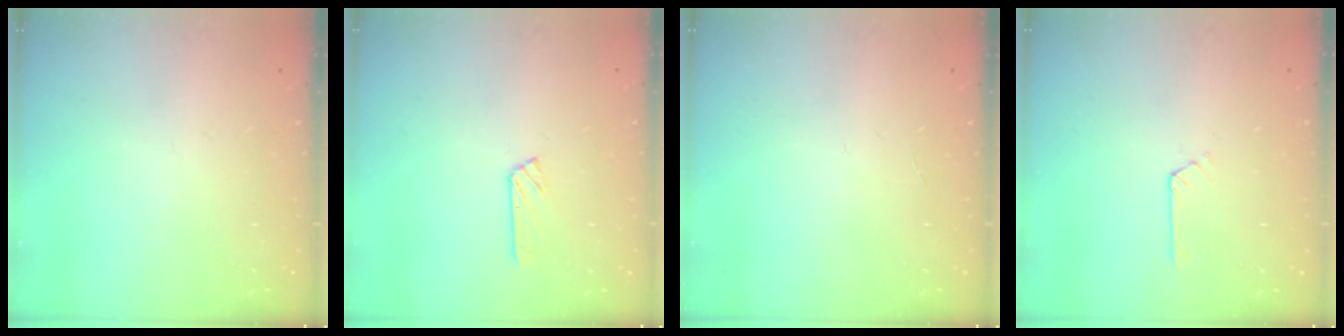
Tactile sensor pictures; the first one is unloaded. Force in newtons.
{"total": 2.9, "press": 2.8, "slide": 0.3}
{"total": 0.0}
{"total": 2.1, "press": 2.0, "slide": 0.3}